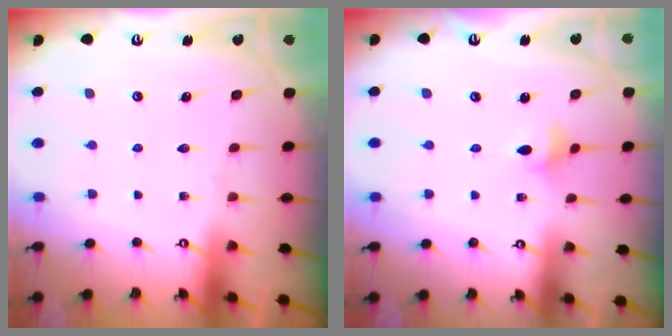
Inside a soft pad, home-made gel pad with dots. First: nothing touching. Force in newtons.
{"total": 2.8, "press": 2.8, "slide": 0.4}